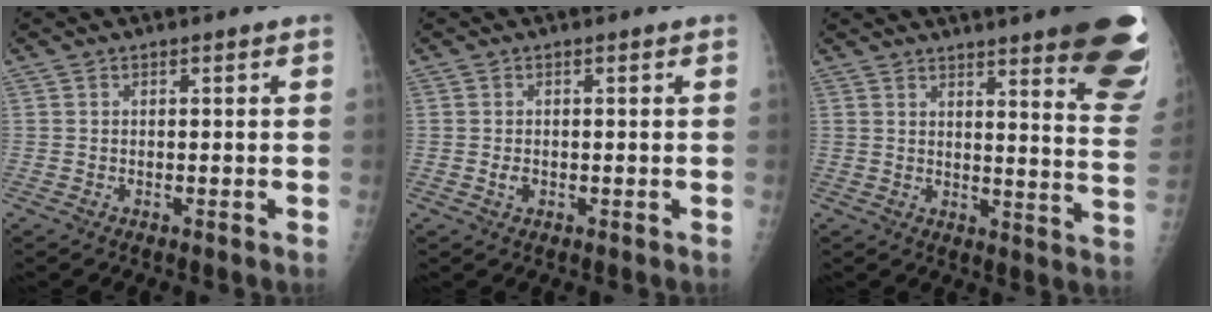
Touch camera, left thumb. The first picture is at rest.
{"total": 1.2, "force": [-0.1, 0.9, 0.8], "torque": [-0.013, -0.001, -0.001]}
{"total": 24.0, "force": [16.5, 3.2, 17.2], "torque": [-0.174, -0.104, 0.202]}